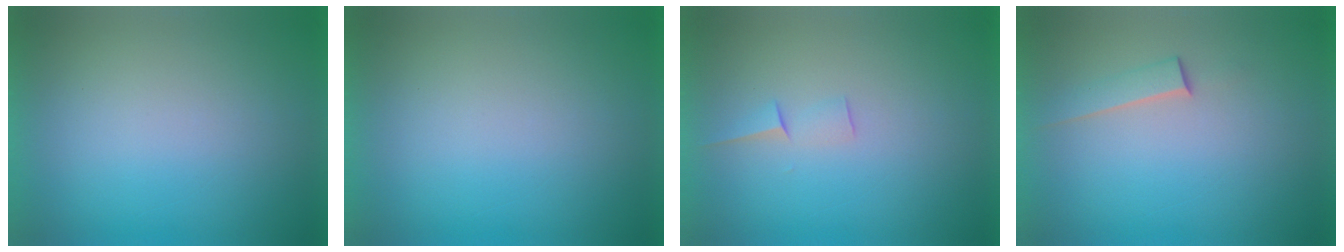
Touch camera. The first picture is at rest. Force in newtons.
{"total": 0.0}
{"total": 1.5}
{"total": 1.8}